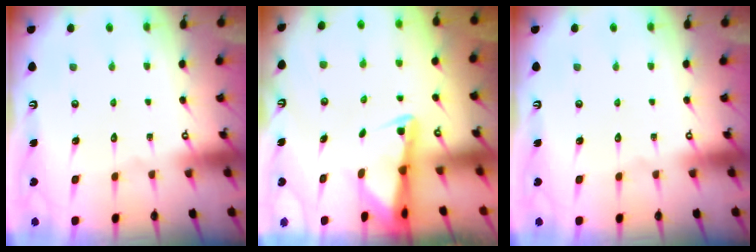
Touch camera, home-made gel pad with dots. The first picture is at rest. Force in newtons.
{"total": 2.2, "press": 2.2, "slide": 0.5}
{"total": 0.0}